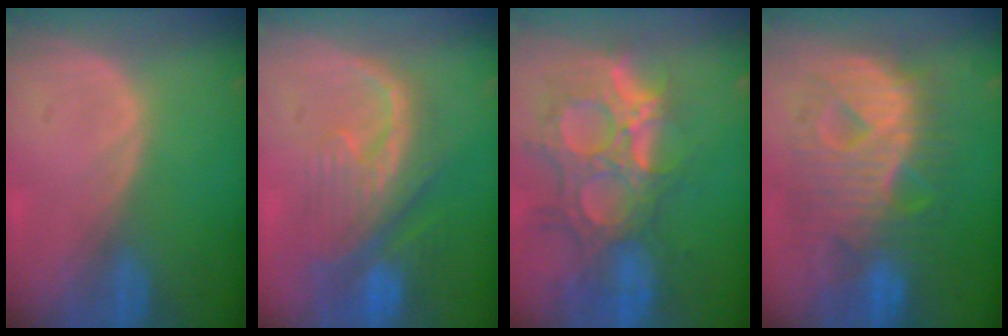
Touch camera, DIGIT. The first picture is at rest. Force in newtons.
{"total": 10.3, "press": 9.1, "slide": 4.7}
{"total": 13.4, "press": 11.4, "slide": 7.0}
{"total": 12.4, "press": 12.4, "slide": 1.4}